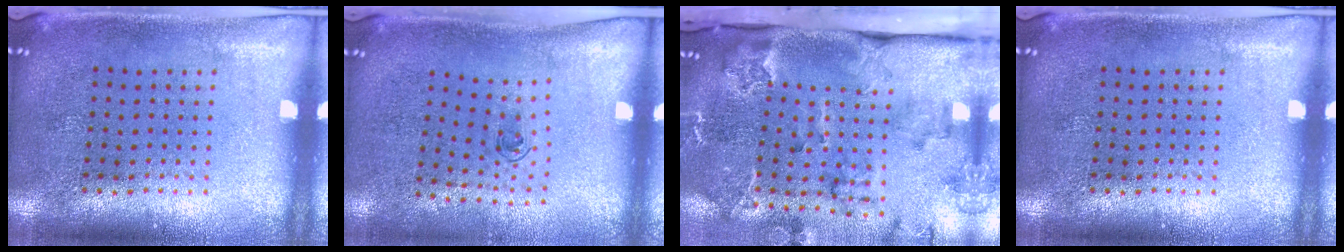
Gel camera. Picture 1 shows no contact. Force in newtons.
{"total": 0.6, "press": 0.4, "slide": 0.5}
{"total": 2.8, "press": 2.4, "slide": 1.5}
{"total": 0.0}